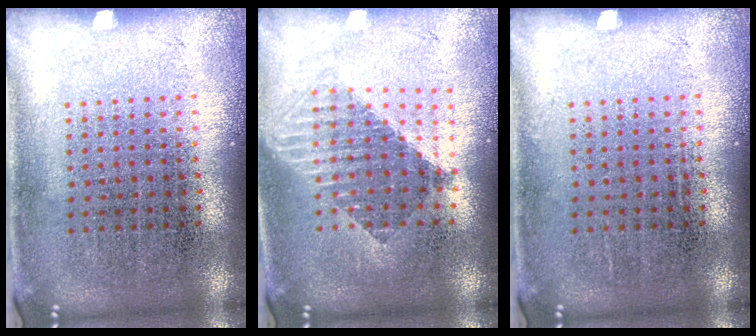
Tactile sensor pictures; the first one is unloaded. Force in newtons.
{"total": 1.6, "press": 1.4, "slide": 0.9}
{"total": 0.0}